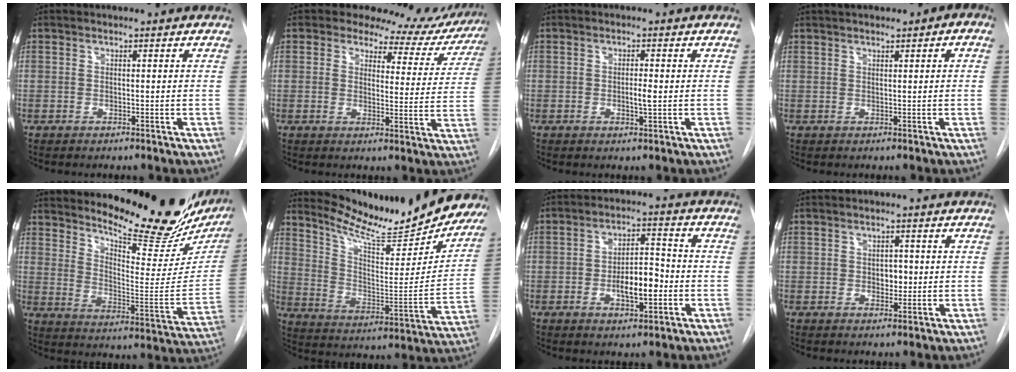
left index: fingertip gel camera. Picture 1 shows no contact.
{"total": 11.2, "force": [10.4, 4.1, 1.3], "torque": [0.014, -0.033, 0.094]}
{"total": 2.1, "force": [-0.7, 0.3, 1.9], "torque": [-0.035, -0.007, -0.012]}
{"total": 4.6, "force": [1.9, 1.7, 3.8], "torque": [-0.060, 0.019, 0.023]}
{"total": 23.8, "force": [20.3, 5.4, 11.2], "torque": [-0.166, -0.079, 0.263]}
{"total": 21.9, "force": [20.1, 3.3, 8.0], "torque": [-0.123, -0.072, 0.284]}
{"total": 7.7, "force": [-2.4, 3.0, 6.7], "torque": [-0.113, 0.005, -0.036]}
{"total": 2.3, "force": [-0.4, 1.6, 1.5], "torque": [-0.017, -0.006, -0.005]}